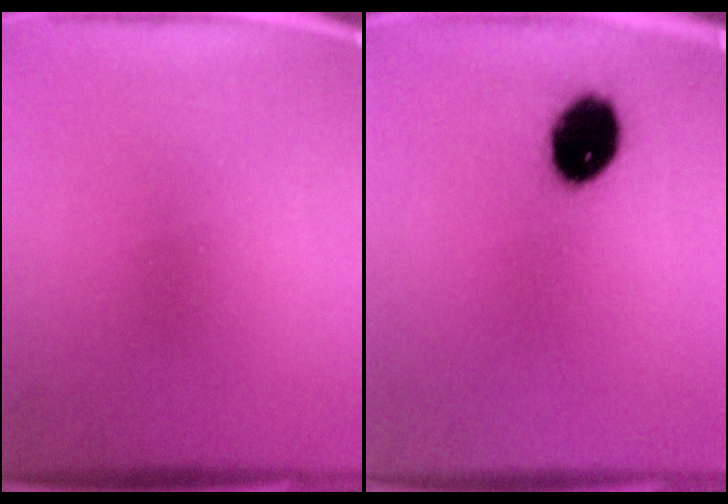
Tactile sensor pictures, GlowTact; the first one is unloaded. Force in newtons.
{"total": 10.8}